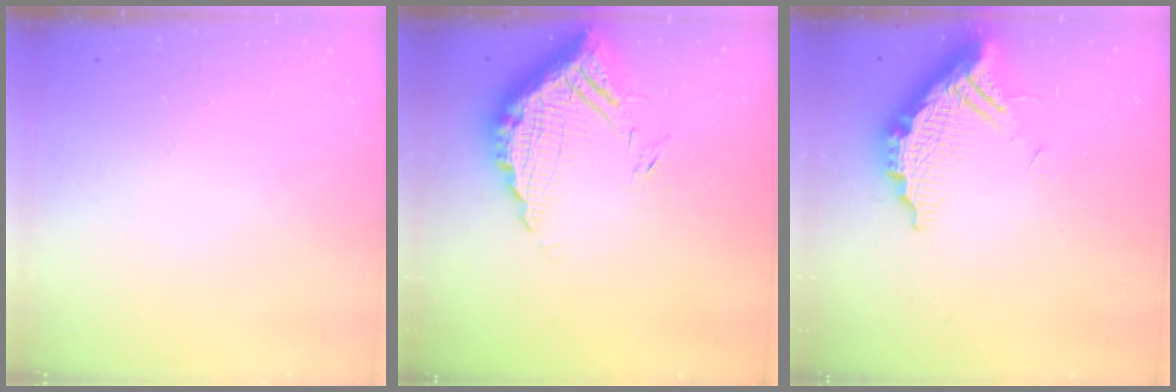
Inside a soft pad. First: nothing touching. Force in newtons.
{"total": 14.6, "press": 14.5, "slide": 1.3}
{"total": 13.7, "press": 13.7, "slide": 1.0}